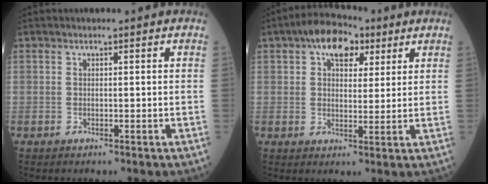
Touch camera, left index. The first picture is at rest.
{"total": 8.0, "force": [4.2, 4.4, 5.2], "torque": [-0.084, 0.032, 0.065]}